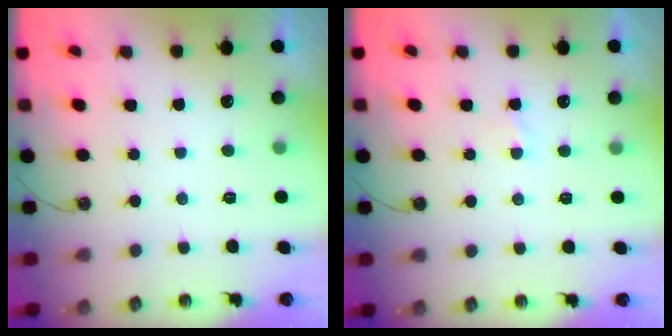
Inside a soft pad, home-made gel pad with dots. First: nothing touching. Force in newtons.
{"total": 1.6, "press": 1.6, "slide": 0.2}